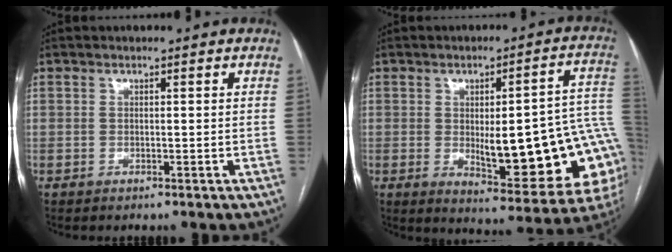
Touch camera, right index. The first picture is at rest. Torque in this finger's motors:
{"motor_torque": [2.14, 0.00, 0.69, 0.11]}